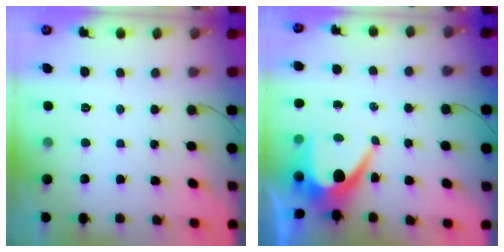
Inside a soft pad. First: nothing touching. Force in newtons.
{"total": 7.6, "press": 7.5, "slide": 0.7}